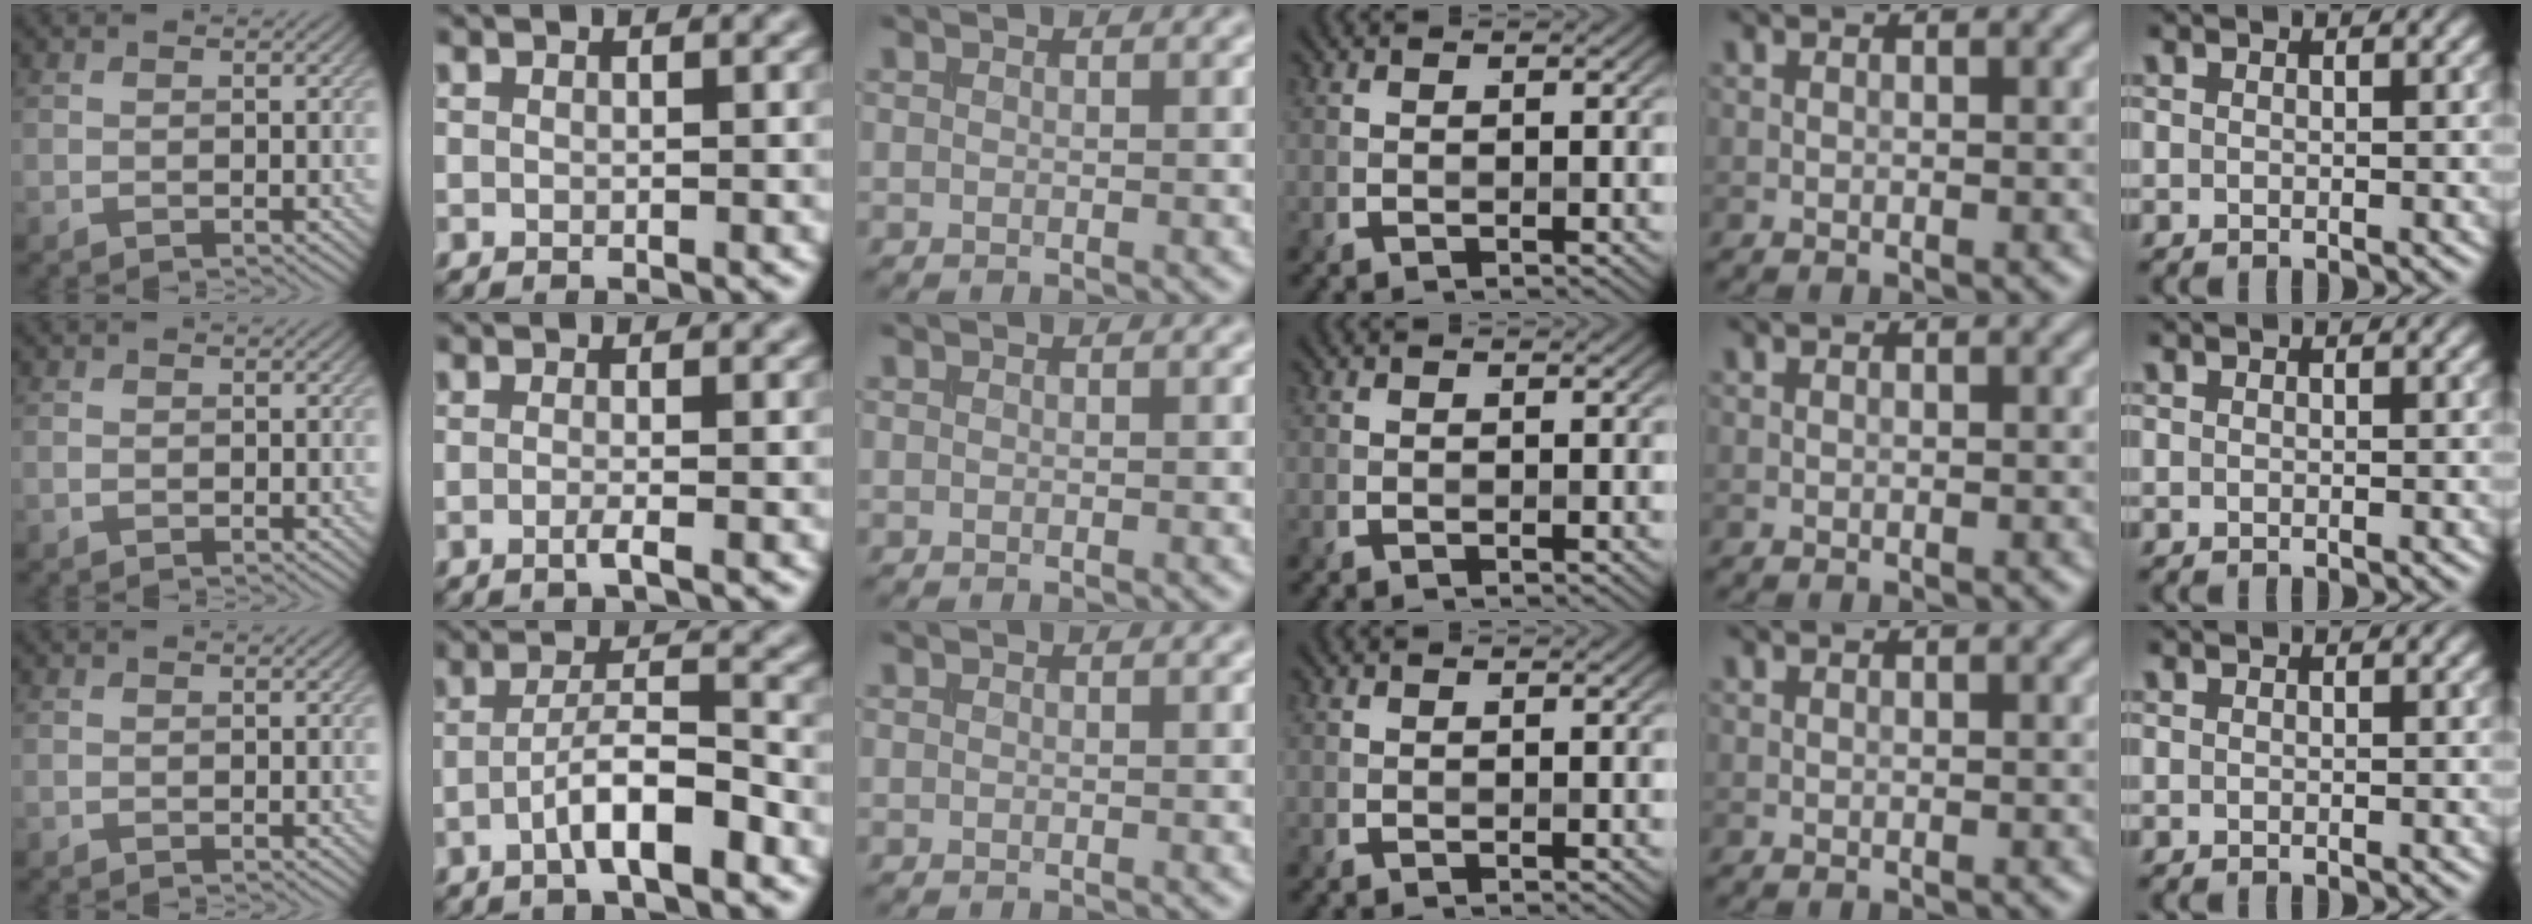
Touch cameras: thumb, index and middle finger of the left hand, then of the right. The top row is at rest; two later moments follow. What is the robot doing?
{"motion": "insert", "object": "coin"}